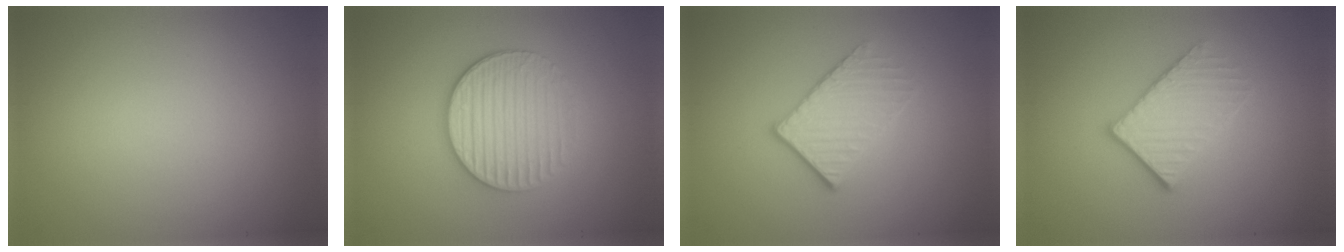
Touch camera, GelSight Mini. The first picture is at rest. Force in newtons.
{"total": 4.0, "press": 3.4, "slide": 2.0}
{"total": 2.6, "press": 2.3, "slide": 1.2}
{"total": 2.9, "press": 2.6, "slide": 1.2}